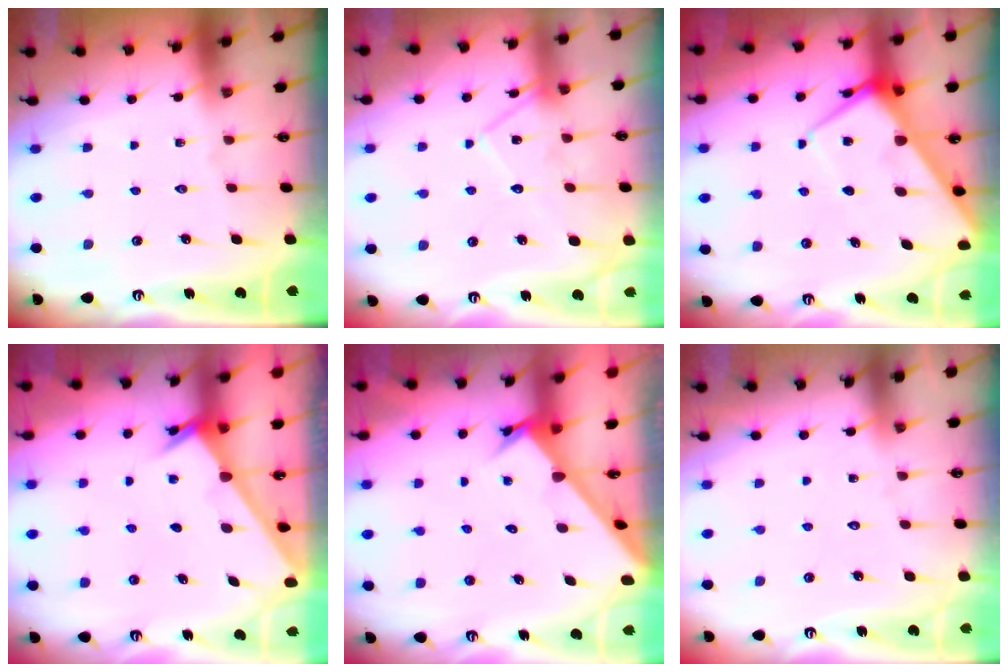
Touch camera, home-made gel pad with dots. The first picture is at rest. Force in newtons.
{"total": 13.0, "press": 12.9, "slide": 1.0}
{"total": 8.5, "press": 8.4, "slide": 0.6}
{"total": 2.6, "press": 2.6, "slide": 0.2}
{"total": 2.6, "press": 2.6, "slide": 0.3}
{"total": 4.8, "press": 4.7, "slide": 0.5}